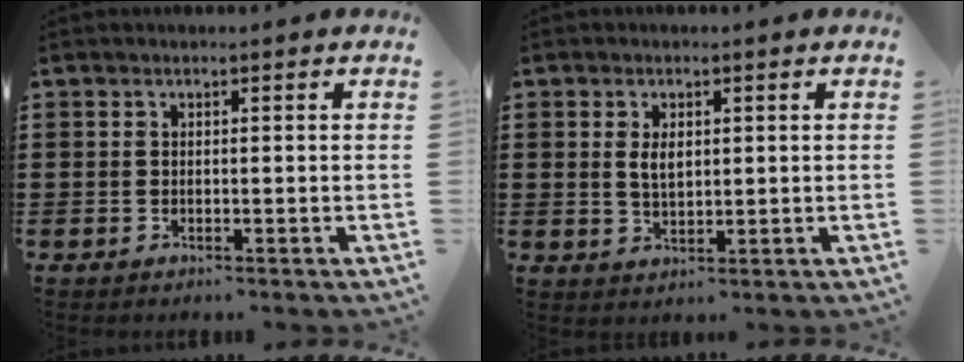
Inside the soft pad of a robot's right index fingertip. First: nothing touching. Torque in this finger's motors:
{"motor_torque": [0.03, -0.02, 0.10, 0.09]}